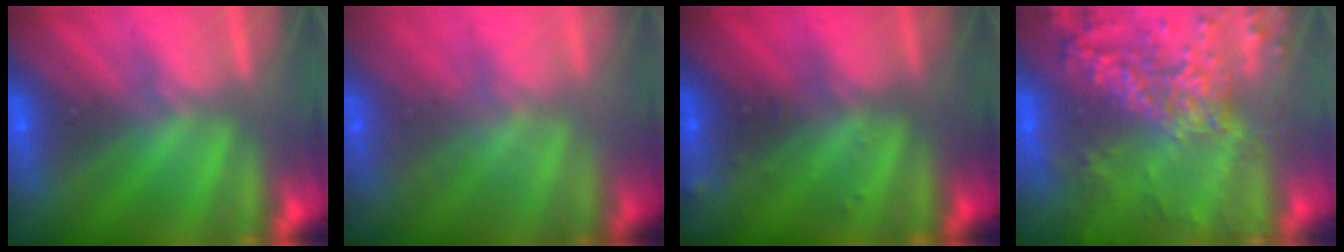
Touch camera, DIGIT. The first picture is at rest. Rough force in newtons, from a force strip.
{"total": 1.7}
{"total": 2.9}
{"total": 9.6}